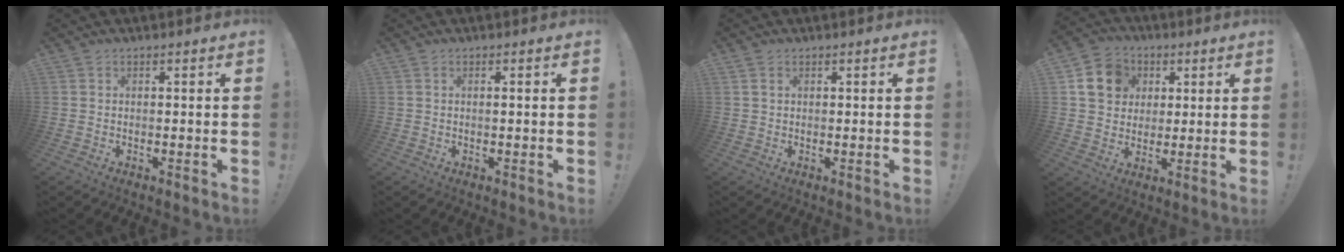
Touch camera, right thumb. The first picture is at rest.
{"total": 0.8, "force": [0.0, -0.2, 0.8], "torque": [-0.011, -0.002, -0.001]}
{"total": 1.1, "force": [0.6, 0.5, 0.7], "torque": [-0.008, -0.001, 0.011]}
{"total": 12.2, "force": [3.8, 10.5, 4.9], "torque": [-0.072, -0.002, 0.081]}